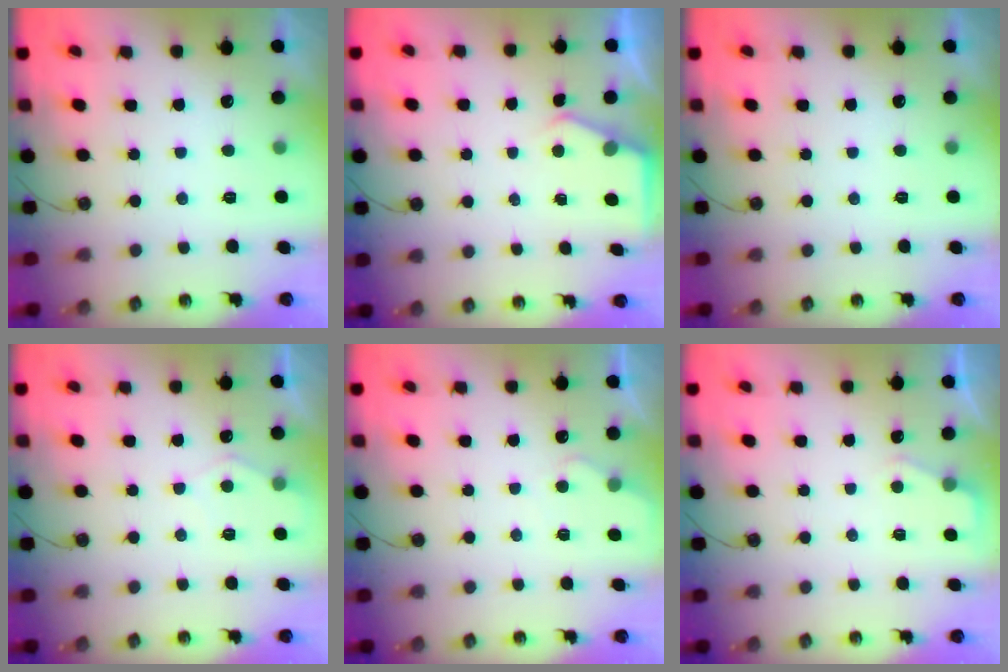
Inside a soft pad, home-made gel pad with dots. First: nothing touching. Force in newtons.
{"total": 2.9, "press": 2.9, "slide": 0.5}
{"total": 0.0}
{"total": 6.0, "press": 6.0, "slide": 0.8}
{"total": 3.5, "press": 3.4, "slide": 0.5}
{"total": 2.8, "press": 2.7, "slide": 0.5}